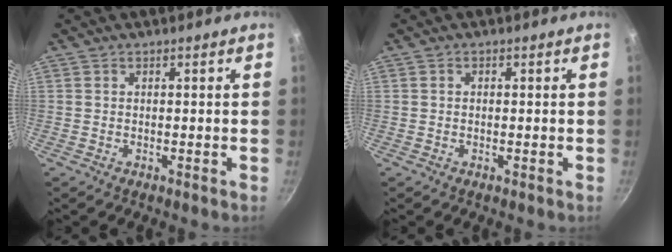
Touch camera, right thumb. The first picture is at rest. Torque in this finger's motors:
{"motor_torque": [-0.65, -0.16, -0.24, 0.01, 0.02]}